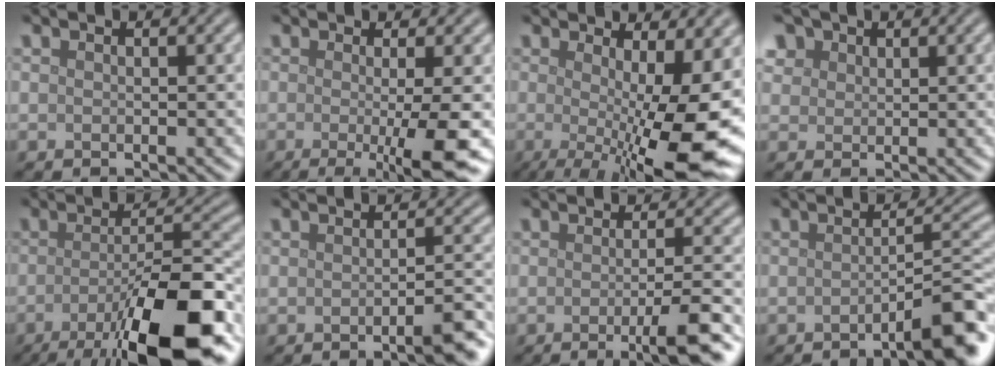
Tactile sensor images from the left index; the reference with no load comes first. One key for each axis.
{"total": 7.7, "fx": -1.4, "fy": 1.5, "fz": 7.4, "tx": -0.103, "ty": -0.018, "tz": -0.022}
{"total": 15.4, "fx": -1.8, "fy": 4.5, "fz": 14.6, "tx": -0.172, "ty": -0.007, "tz": -0.018}
{"total": 3.5, "fx": 2.1, "fy": 2.5, "fz": 1.3, "tx": -0.043, "ty": 0.010, "tz": 0.037}
{"total": 12.9, "fx": -6.3, "fy": 3.3, "fz": 10.8, "tx": -0.165, "ty": -0.004, "tz": -0.103}
{"total": 3.8, "fx": -1.9, "fy": 0.7, "fz": 3.3, "tx": -0.038, "ty": 0.003, "tz": -0.039}
{"total": 5.7, "fx": -2.0, "fy": 1.1, "fz": 5.2, "tx": -0.073, "ty": -0.006, "tz": -0.035}
{"total": 5.8, "fx": -3.2, "fy": 1.0, "fz": 4.7, "tx": -0.051, "ty": 0.017, "tz": -0.054}